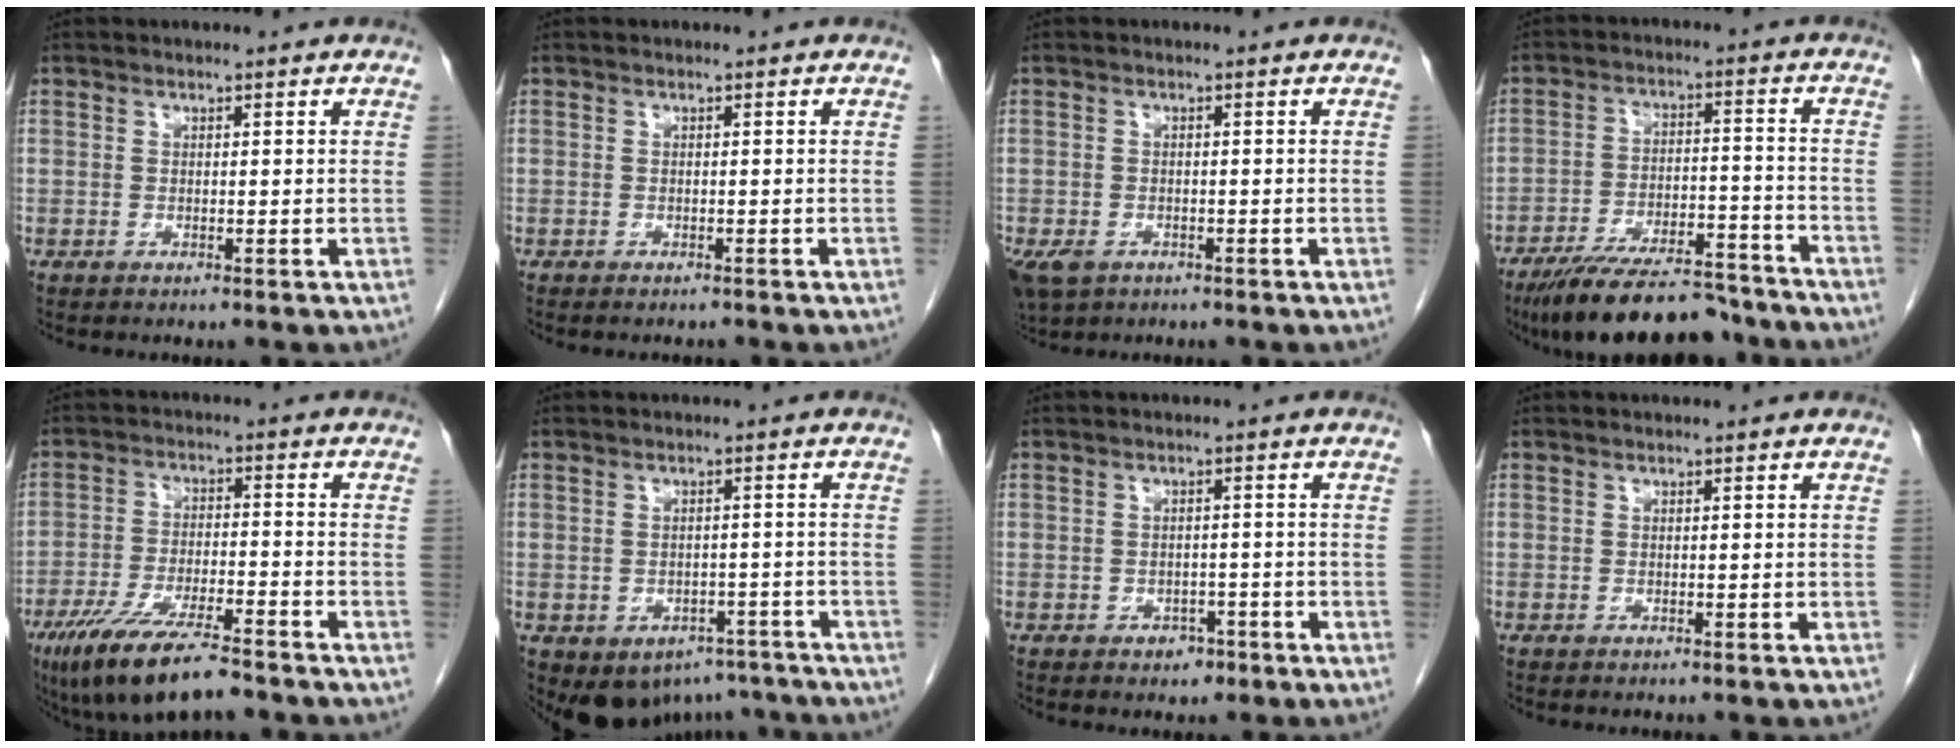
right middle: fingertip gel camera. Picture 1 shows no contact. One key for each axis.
{"total": 0.8, "fx": -0.7, "fy": -0.3, "fz": 0.0, "tx": -0.005, "ty": -0.002, "tz": -0.012}
{"total": 5.6, "fx": -3.3, "fy": 3.7, "fz": 2.6, "tx": -0.057, "ty": -0.008, "tz": -0.050}
{"total": 16.5, "fx": -14.5, "fy": 3.3, "fz": 7.1, "tx": -0.111, "ty": 0.003, "tz": -0.226}
{"total": 11.6, "fx": -8.6, "fy": 1.7, "fz": 7.6, "tx": -0.140, "ty": -0.027, "tz": -0.150}
{"total": 8.5, "fx": -5.7, "fy": 5.8, "fz": 2.3, "tx": -0.029, "ty": 0.014, "tz": -0.066}
{"total": 1.9, "fx": -1.2, "fy": 1.2, "fz": 0.8, "tx": -0.009, "ty": 0.004, "tz": -0.013}
{"total": 0.0}